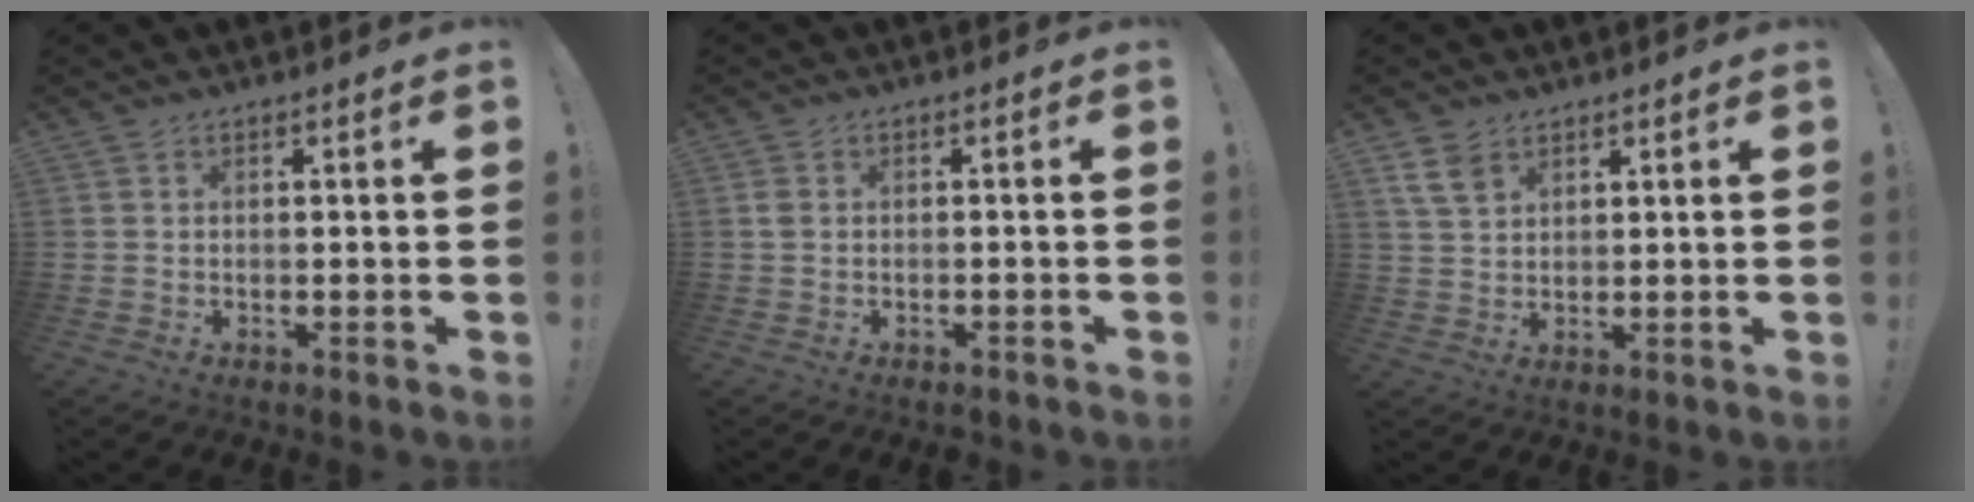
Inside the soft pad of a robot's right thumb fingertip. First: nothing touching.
{"total": 2.2, "force": [-1.0, 1.5, 1.3], "torque": [-0.028, 0.009, -0.015]}
{"total": 5.9, "force": [3.6, 3.5, 3.2], "torque": [-0.054, -0.012, 0.072]}